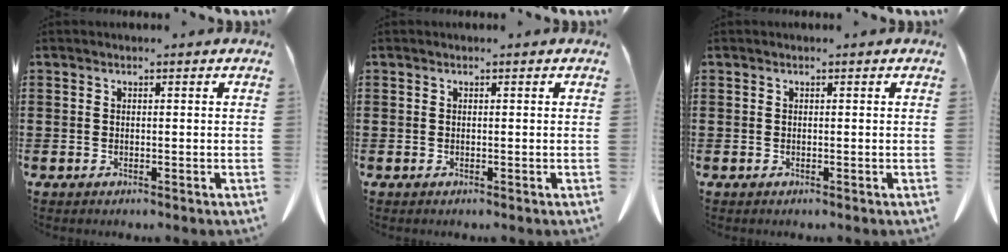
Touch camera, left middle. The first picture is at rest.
{"total": 0.0}
{"total": 0.0}